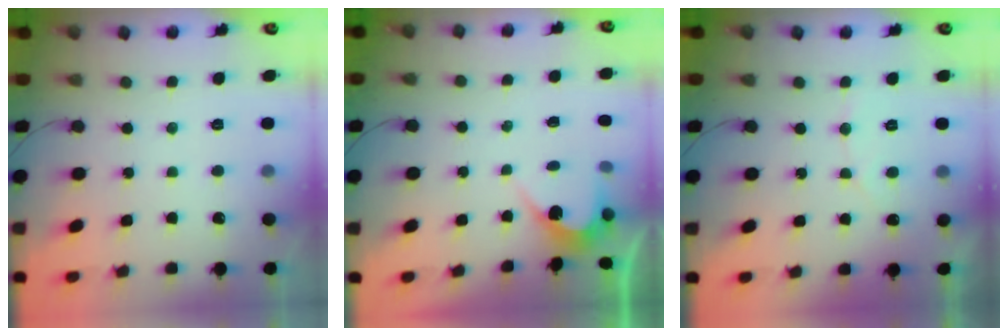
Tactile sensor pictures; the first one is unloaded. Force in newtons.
{"total": 2.9, "press": 2.9, "slide": 0.1}
{"total": 3.9, "press": 3.9, "slide": 0.2}